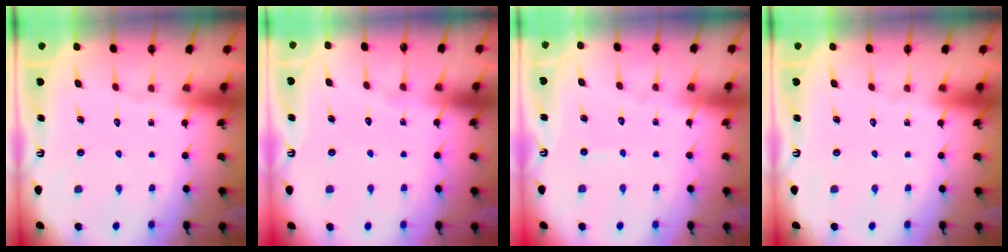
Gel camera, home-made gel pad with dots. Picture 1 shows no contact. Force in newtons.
{"total": 5.5, "press": 5.5, "slide": 0.4}
{"total": 2.6, "press": 2.6, "slide": 0.2}
{"total": 0.0}